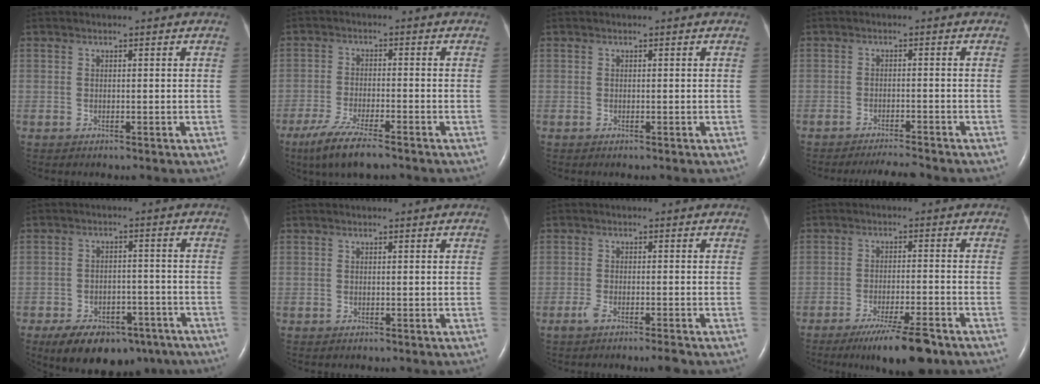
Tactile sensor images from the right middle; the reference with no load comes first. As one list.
[{"total": 8.2, "force": [-5.9, 0.9, 5.6], "torque": [-0.107, -0.022, -0.099]}, {"total": 0.0}, {"total": 4.2, "force": [-4.1, -0.4, 1.2], "torque": [-0.022, -0.014, -0.064]}, {"total": 14.1, "force": [-9.5, 7.5, 7.2], "torque": [-0.116, 0.007, -0.135]}, {"total": 0.0}, {"total": 3.1, "force": [-2.3, 0.0, 2.0], "torque": [-0.043, -0.006, -0.044]}, {"total": 9.6, "force": [-7.0, 0.9, 6.5], "torque": [-0.106, -0.023, -0.112]}]